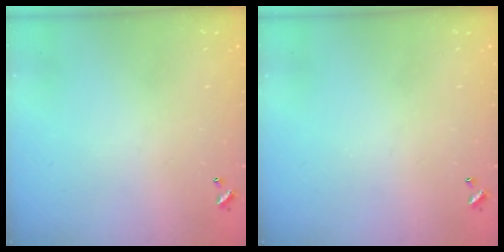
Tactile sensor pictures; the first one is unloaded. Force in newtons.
{"total": 0.0}